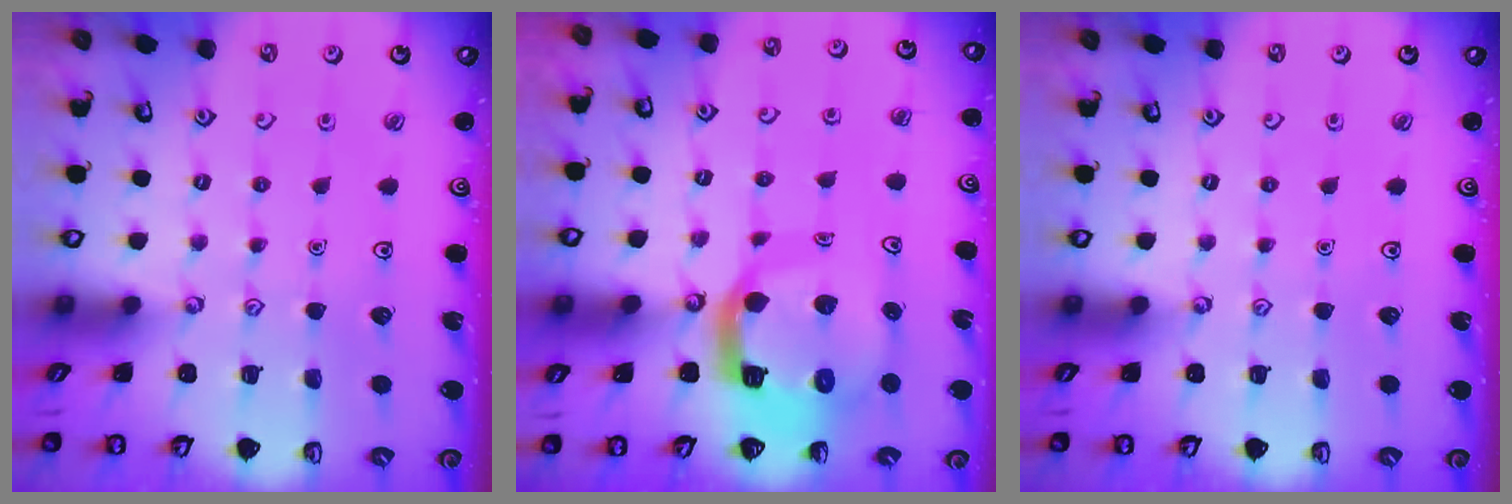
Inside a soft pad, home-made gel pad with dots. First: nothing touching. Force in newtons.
{"total": 13.5, "press": 13.4, "slide": 1.8}
{"total": 0.0}